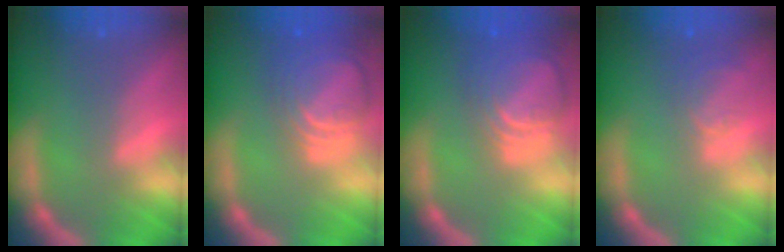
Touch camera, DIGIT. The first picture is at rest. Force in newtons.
{"total": 8.0}
{"total": 8.5}
{"total": 2.5}